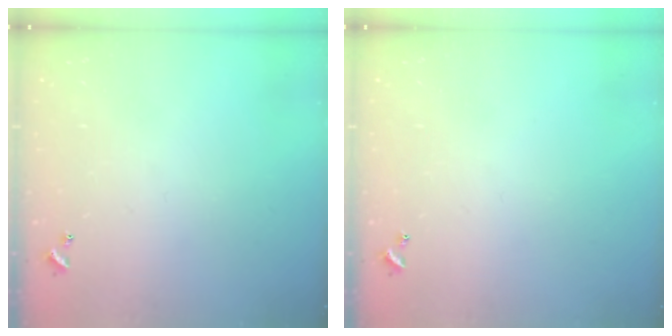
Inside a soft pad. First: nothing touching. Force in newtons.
{"total": 0.0}